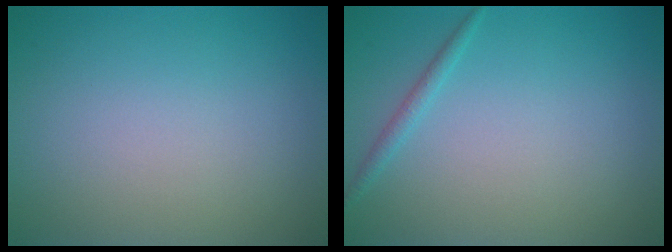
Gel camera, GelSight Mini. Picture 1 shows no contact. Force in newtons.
{"total": 1.1, "press": 1.0, "slide": 0.1}